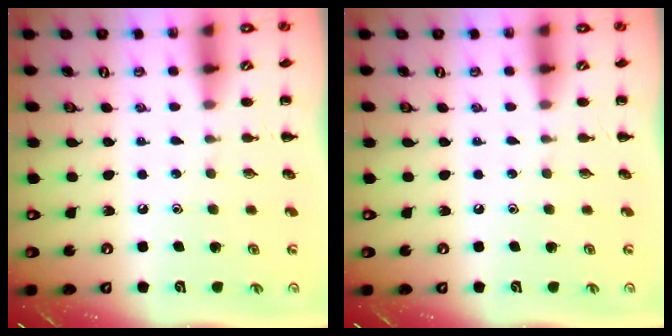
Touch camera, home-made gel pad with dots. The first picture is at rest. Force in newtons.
{"total": 0.0}